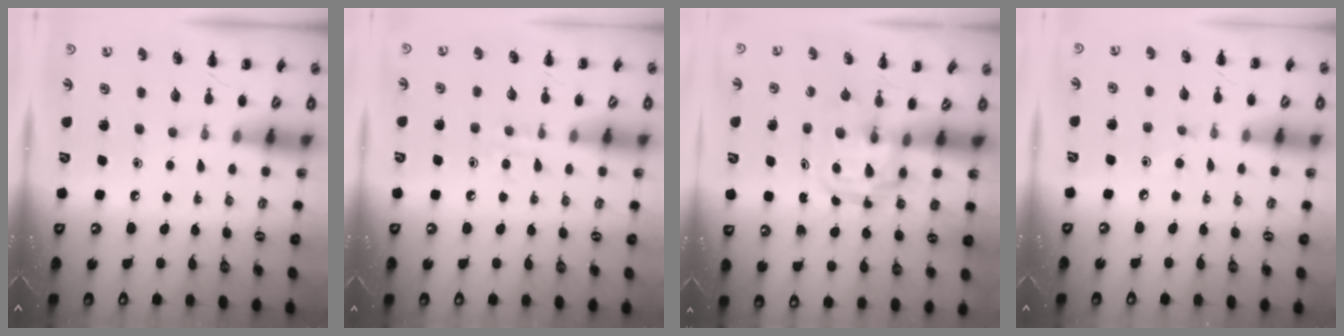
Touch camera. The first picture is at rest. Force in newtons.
{"total": 4.2, "press": 4.0, "slide": 1.3}
{"total": 2.7, "press": 2.7, "slide": 0.3}
{"total": 3.8, "press": 3.6, "slide": 1.2}